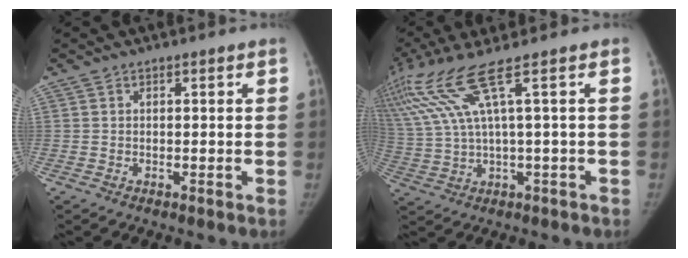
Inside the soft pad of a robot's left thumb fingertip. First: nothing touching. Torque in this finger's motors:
{"motor_torque": [0.42, 0.12, 1.79, -0.98, 0.21]}